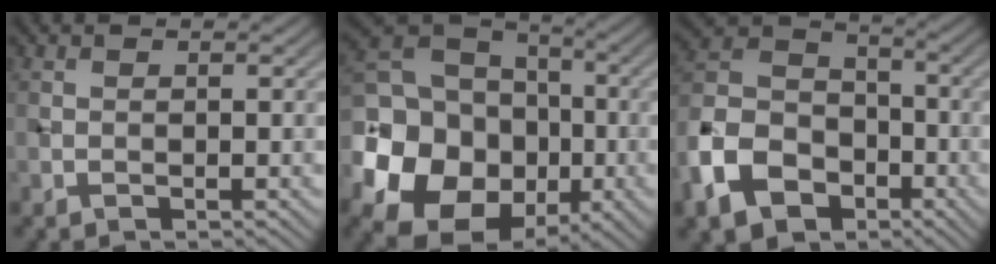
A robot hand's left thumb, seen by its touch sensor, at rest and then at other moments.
{"total": 20.9, "force": [-6.3, 16.5, 11.1], "torque": [-0.265, -0.021, -0.133]}
{"total": 13.1, "force": [-6.5, 8.9, 7.1], "torque": [-0.189, -0.022, -0.145]}